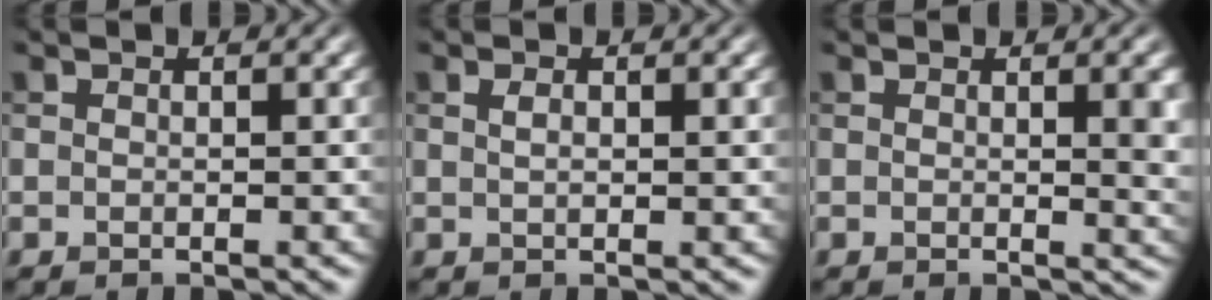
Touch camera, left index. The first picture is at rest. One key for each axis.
{"total": 1.4, "fx": 0.4, "fy": 0.6, "fz": 1.2, "tx": -0.020, "ty": -0.001, "tz": 0.009}
{"total": 3.2, "fx": 0.6, "fy": 1.0, "fz": 3.0, "tx": -0.028, "ty": 0.000, "tz": 0.008}